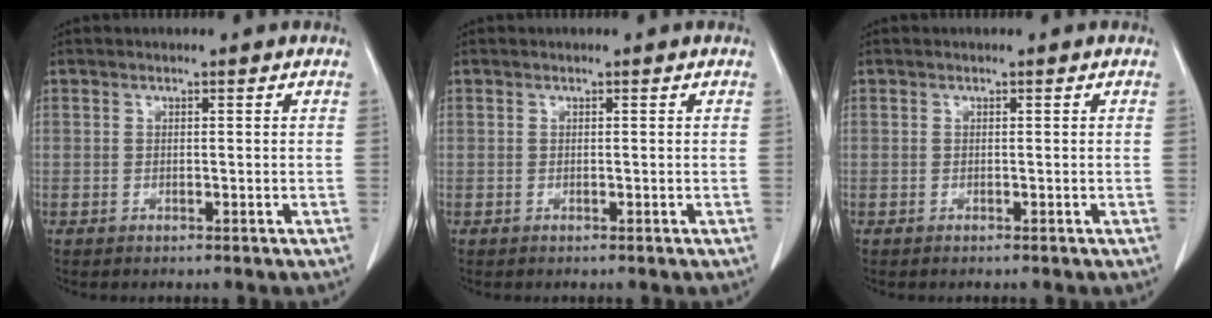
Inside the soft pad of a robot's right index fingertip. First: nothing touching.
{"total": 0.0}
{"total": 0.0}